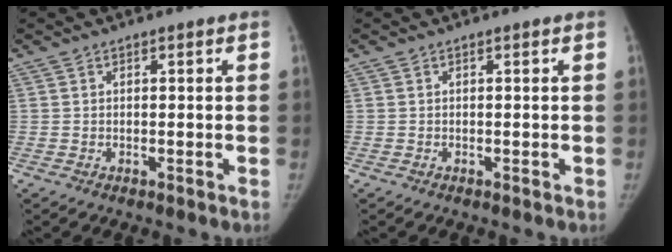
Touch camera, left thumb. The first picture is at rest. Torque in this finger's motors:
{"motor_torque": [0.00, 0.01, 0.02, -0.05, 0.00]}